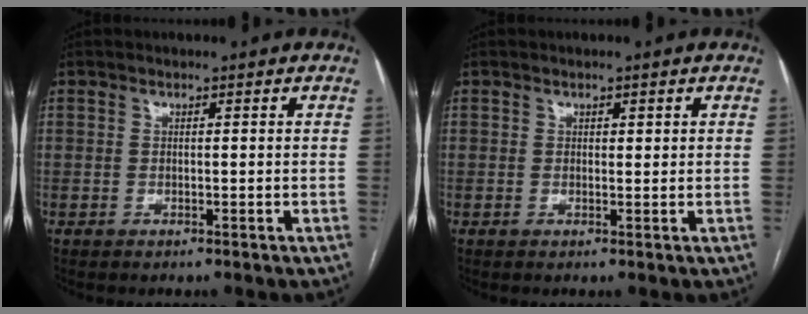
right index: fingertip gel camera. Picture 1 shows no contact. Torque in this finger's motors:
{"motor_torque": [0.03, 0.19, 0.04, -0.01]}